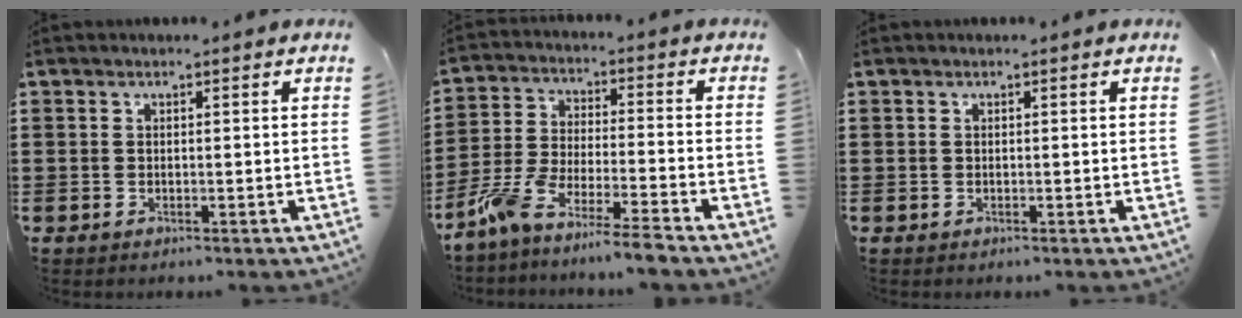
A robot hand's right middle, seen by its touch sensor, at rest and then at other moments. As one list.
[{"total": 7.5, "force": [-6.9, -0.8, 2.8], "torque": [-0.066, -0.010, -0.140]}, {"total": 0.0}]